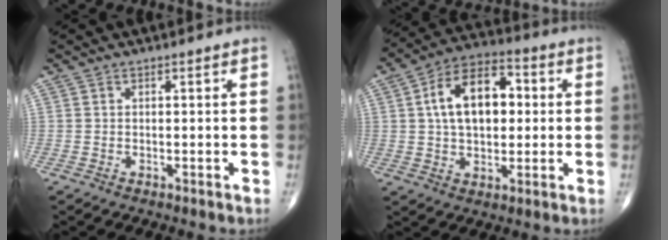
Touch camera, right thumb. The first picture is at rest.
{"total": 14.5, "force": [2.1, 8.8, 11.4], "torque": [-0.170, 0.021, 0.028]}